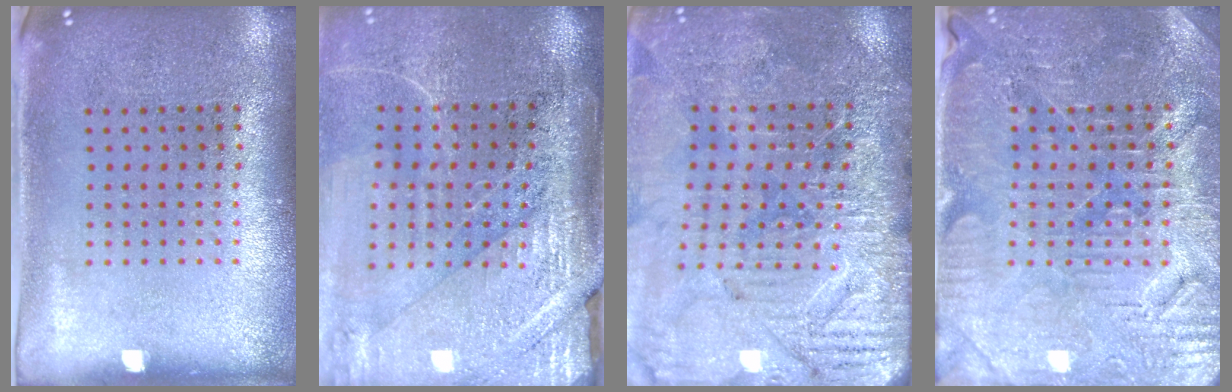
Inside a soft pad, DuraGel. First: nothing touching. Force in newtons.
{"total": 4.2, "press": 3.6, "slide": 2.1}
{"total": 3.6, "press": 3.6, "slide": 0.5}
{"total": 4.0, "press": 3.9, "slide": 0.8}